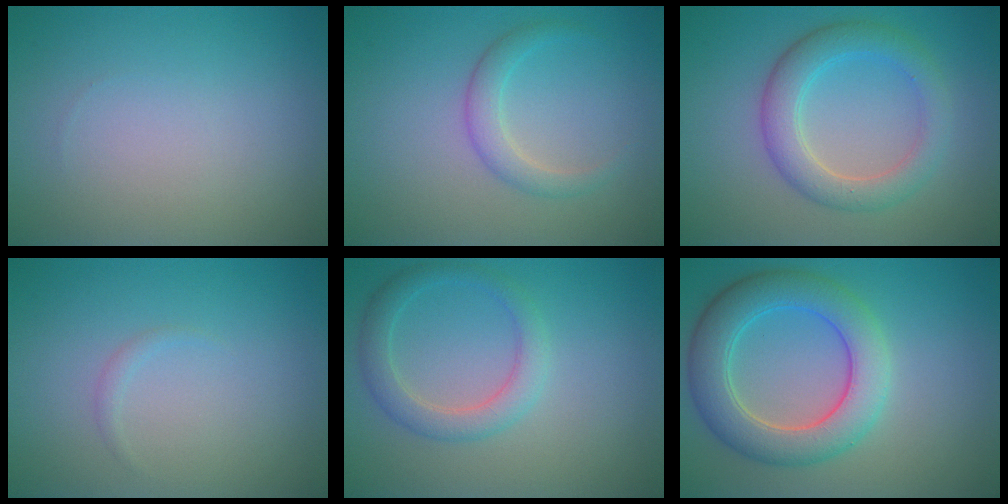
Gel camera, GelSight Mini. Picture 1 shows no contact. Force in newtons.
{"total": 2.1, "press": 2.1, "slide": 0.1}
{"total": 4.2, "press": 4.2, "slide": 0.3}
{"total": 0.6, "press": 0.5, "slide": 0.1}
{"total": 2.8, "press": 2.8, "slide": 0.2}
{"total": 6.4, "press": 6.4, "slide": 0.3}